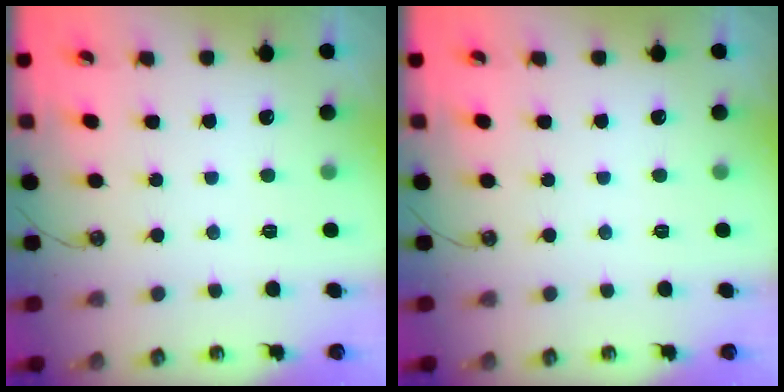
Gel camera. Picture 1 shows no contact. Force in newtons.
{"total": 0.0}